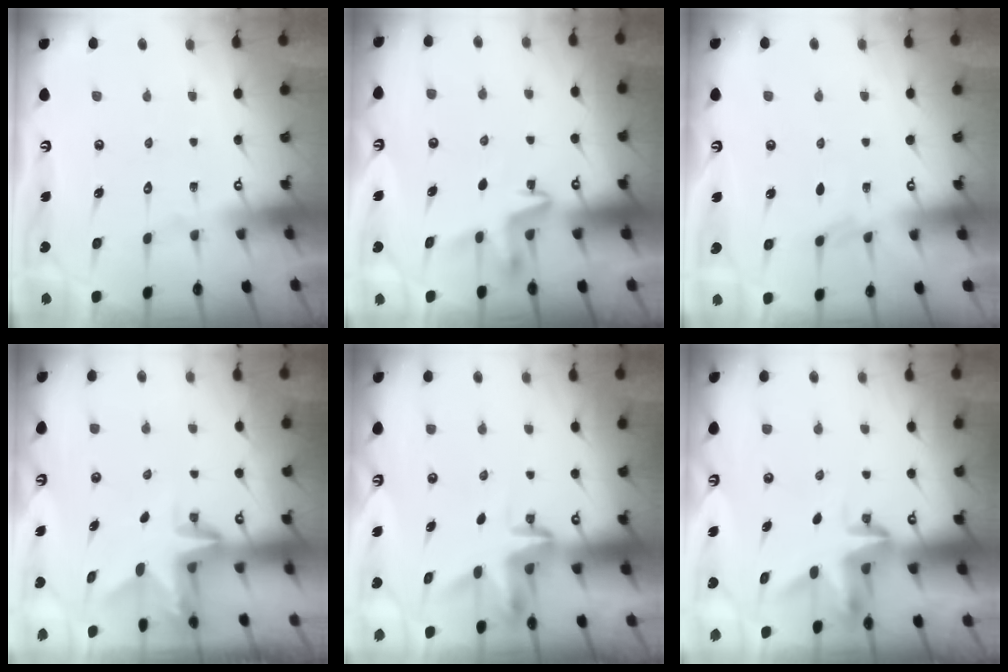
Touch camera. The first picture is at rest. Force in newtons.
{"total": 4.3, "press": 4.3, "slide": 0.4}
{"total": 2.8, "press": 2.8, "slide": 0.5}
{"total": 2.9, "press": 2.9, "slide": 0.2}
{"total": 3.5, "press": 3.5, "slide": 0.2}
{"total": 3.4, "press": 3.4, "slide": 0.2}